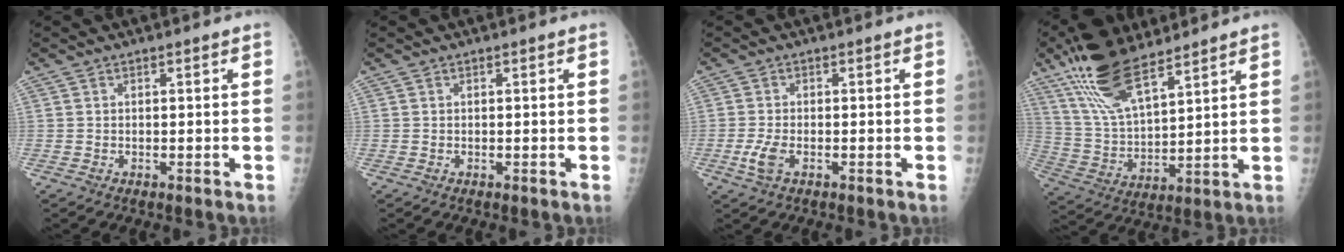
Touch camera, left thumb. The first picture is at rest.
{"total": 0.0}
{"total": 3.1, "force": [-1.0, 1.5, 2.5], "torque": [-0.061, -0.002, -0.025]}
{"total": 16.1, "force": [11.2, 5.5, 10.2], "torque": [-0.173, -0.040, 0.224]}